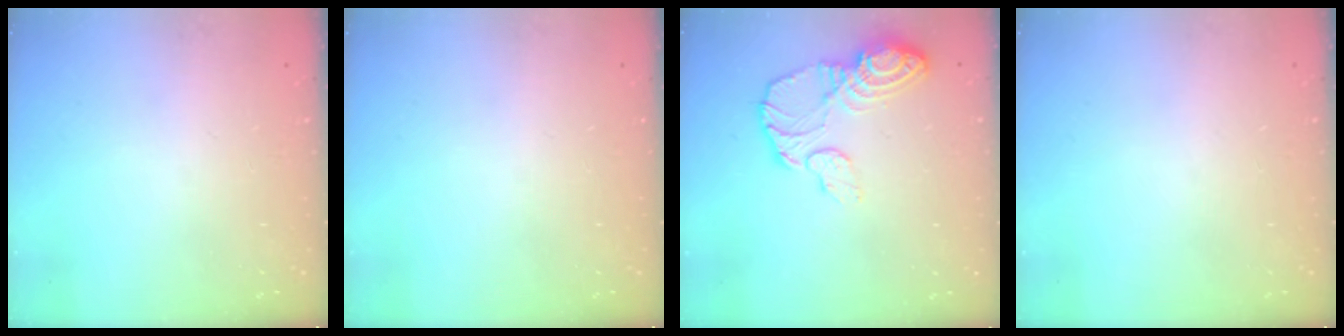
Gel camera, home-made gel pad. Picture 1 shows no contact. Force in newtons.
{"total": 0.0}
{"total": 12.0, "press": 11.9, "slide": 1.1}
{"total": 0.0}